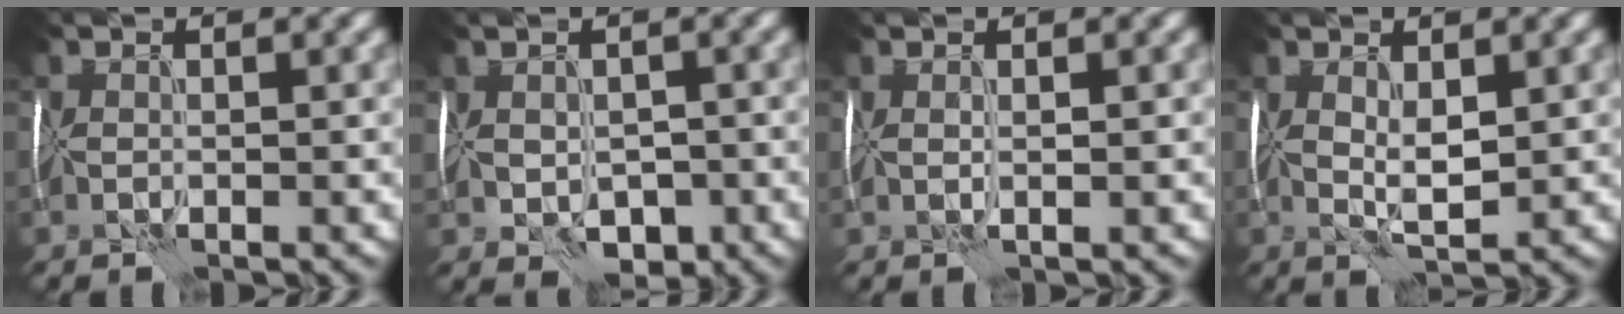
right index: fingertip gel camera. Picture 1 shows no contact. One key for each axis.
{"total": 3.7, "fx": -0.6, "fy": 2.5, "fz": 2.6, "tx": -0.038, "ty": 0.000, "tz": -0.008}
{"total": 1.1, "fx": 0.9, "fy": 0.1, "fz": 0.6, "tx": -0.002, "ty": 0.004, "tz": 0.014}
{"total": 2.4, "fx": 1.2, "fy": 0.9, "fz": 1.9, "tx": -0.042, "ty": 0.002, "tz": 0.027}